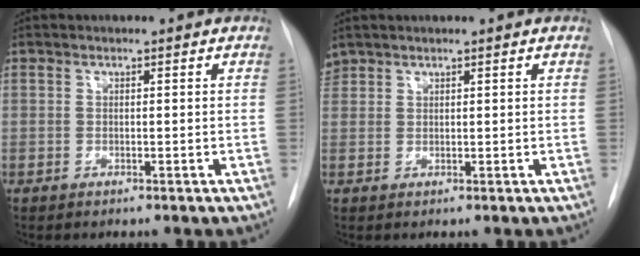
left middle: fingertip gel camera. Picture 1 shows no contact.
{"total": 1.8, "force": [1.6, 0.8, 0.0], "torque": [-0.005, 0.014, 0.034]}